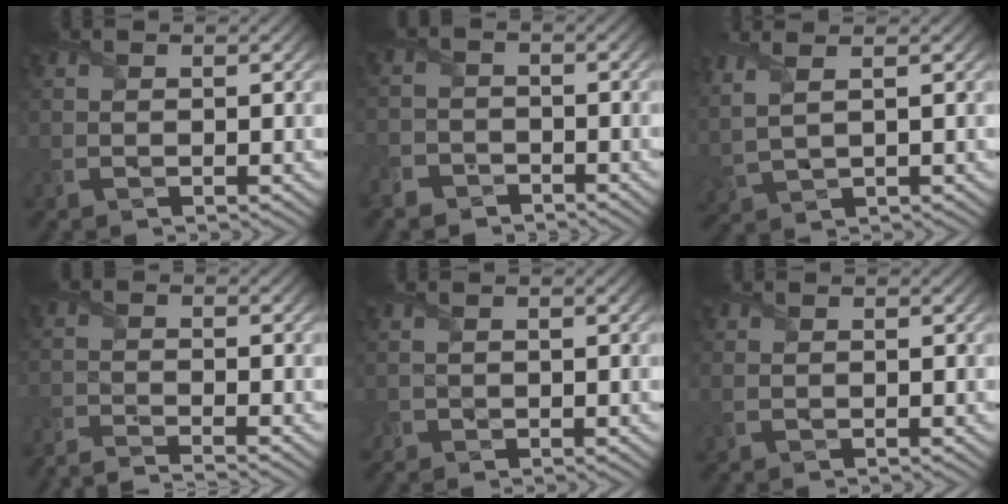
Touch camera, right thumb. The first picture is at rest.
{"total": 4.3, "force": [-3.5, 2.6, 0.3], "torque": [0.003, -0.003, -0.076]}
{"total": 4.4, "force": [2.3, 1.4, 3.4], "torque": [-0.107, 0.011, 0.051]}
{"total": 3.9, "force": [-3.7, -0.3, 1.1], "torque": [-0.026, -0.004, -0.083]}
{"total": 1.1, "force": [0.3, 0.8, 0.6], "torque": [-0.022, 0.000, 0.009]}
{"total": 0.5, "force": [0.2, 0.2, 0.4], "torque": [-0.012, 0.000, 0.008]}